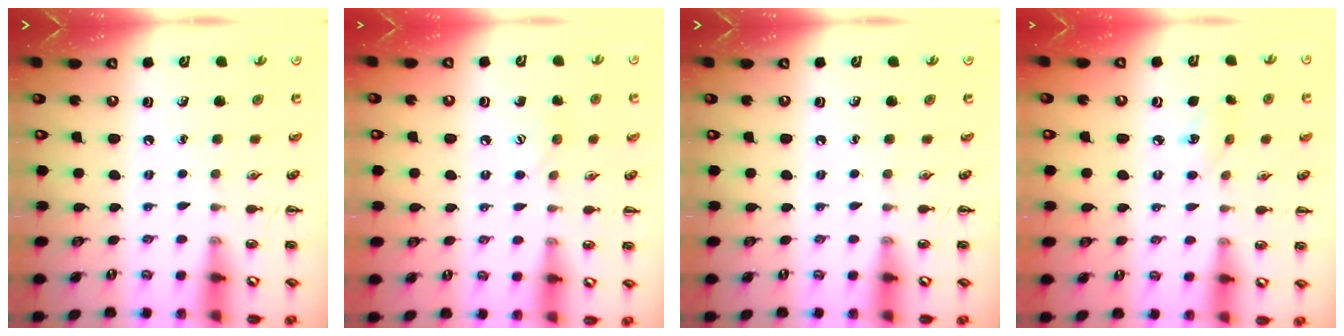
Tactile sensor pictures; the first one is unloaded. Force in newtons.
{"total": 6.2, "press": 6.0, "slide": 1.5}
{"total": 0.0}
{"total": 5.5, "press": 5.3, "slide": 1.6}